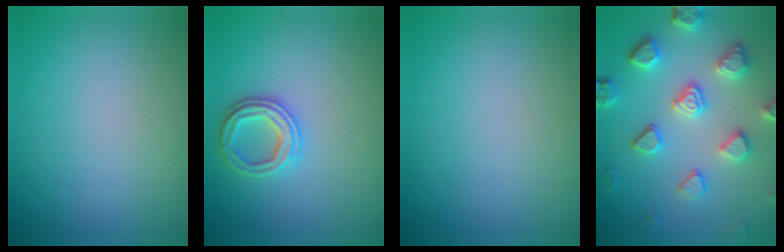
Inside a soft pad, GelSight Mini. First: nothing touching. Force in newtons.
{"total": 2.4, "press": 2.4, "slide": 0.1}
{"total": 0.0}
{"total": 5.3, "press": 4.8, "slide": 2.2}